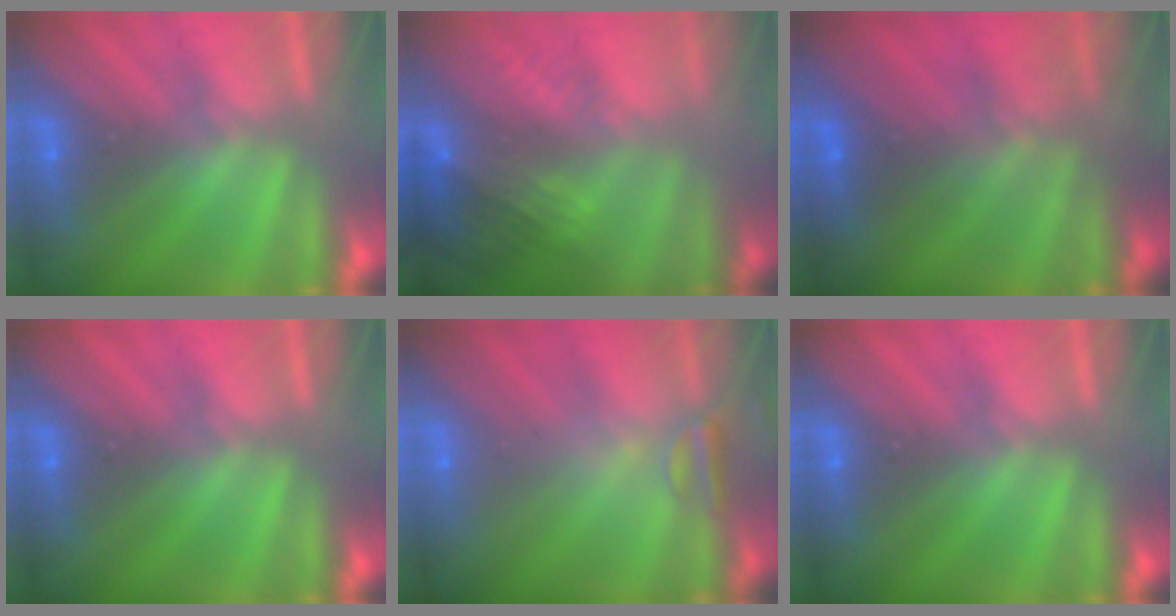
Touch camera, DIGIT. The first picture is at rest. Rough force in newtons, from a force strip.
{"total": 8.0}
{"total": 7.5}
{"total": 0.0}
{"total": 2.4}
{"total": 0.0}